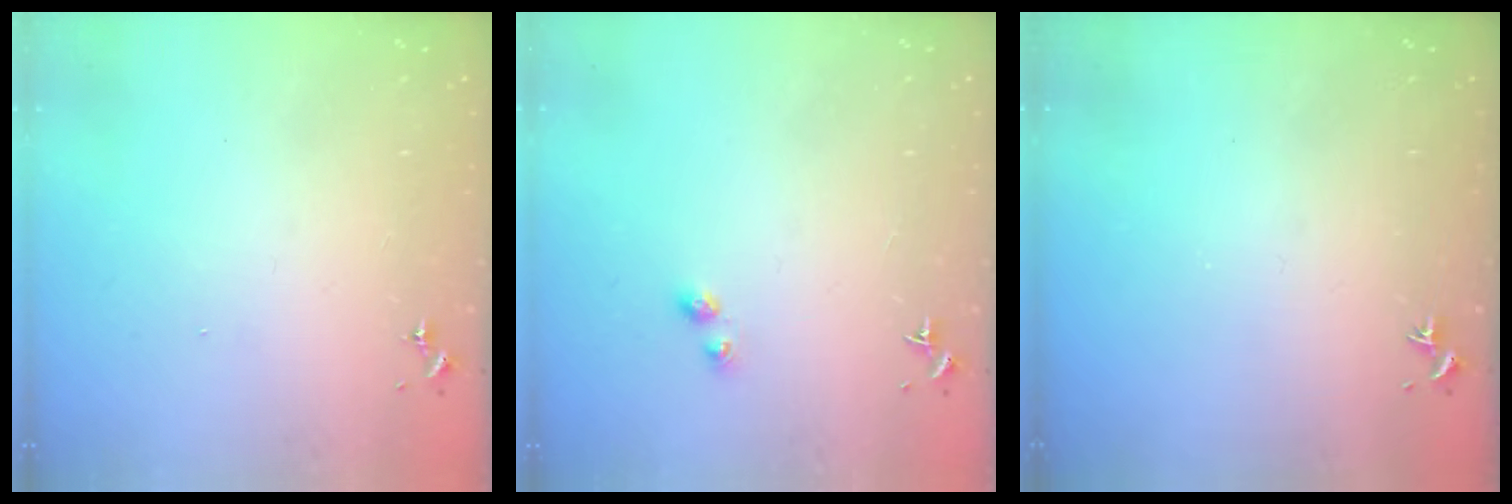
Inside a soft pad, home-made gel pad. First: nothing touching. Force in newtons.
{"total": 2.9, "press": 2.9, "slide": 0.5}
{"total": 0.0}